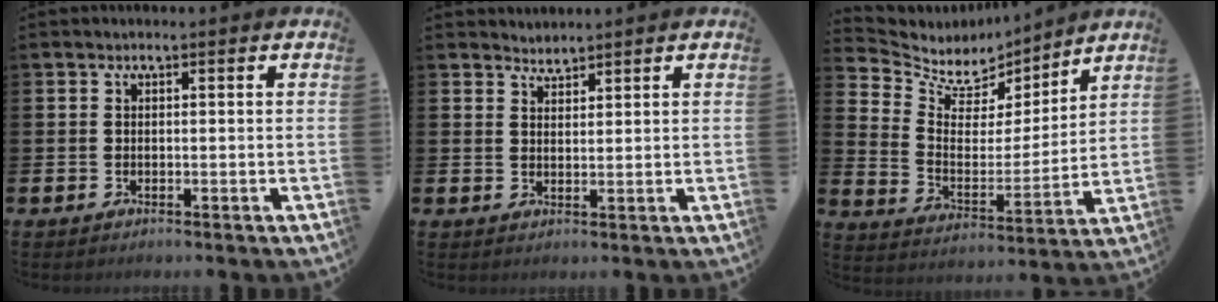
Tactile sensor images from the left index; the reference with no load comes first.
{"total": 2.2, "force": [2.2, 0.3, -0.3], "torque": [0.000, -0.008, 0.041]}
{"total": 6.8, "force": [5.9, 3.3, 0.9], "torque": [-0.067, -0.042, 0.103]}